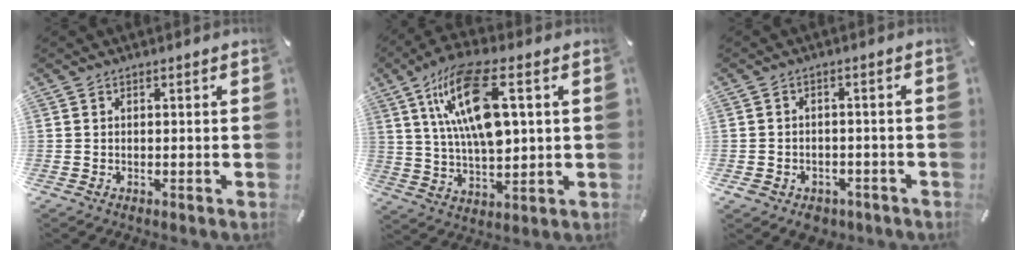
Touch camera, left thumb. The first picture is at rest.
{"total": 17.4, "force": [5.6, 7.1, 14.8], "torque": [-0.296, -0.004, 0.090]}
{"total": 4.0, "force": [-2.3, 3.2, 1.0], "torque": [-0.021, 0.012, -0.042]}